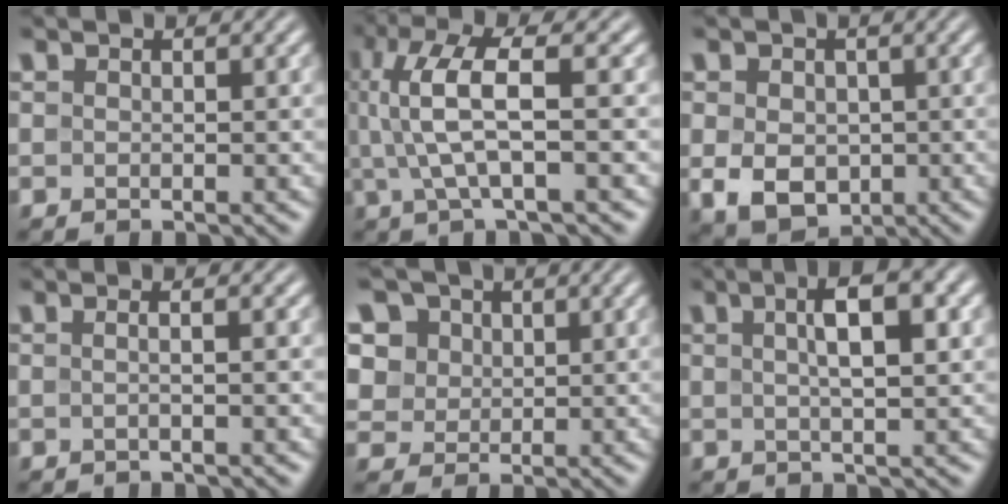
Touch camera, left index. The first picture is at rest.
{"total": 6.2, "force": [0.7, 1.5, 6.0], "torque": [-0.129, 0.009, 0.015]}
{"total": 4.9, "force": [-0.6, 3.7, 3.1], "torque": [-0.064, -0.011, -0.008]}
{"total": 2.6, "force": [0.4, 1.2, 2.2], "torque": [-0.011, 0.005, -0.025]}
{"total": 8.6, "force": [4.4, 6.5, 3.5], "torque": [-0.084, 0.020, 0.060]}
{"total": 5.3, "force": [1.5, 1.4, 4.9], "torque": [-0.076, 0.013, 0.023]}